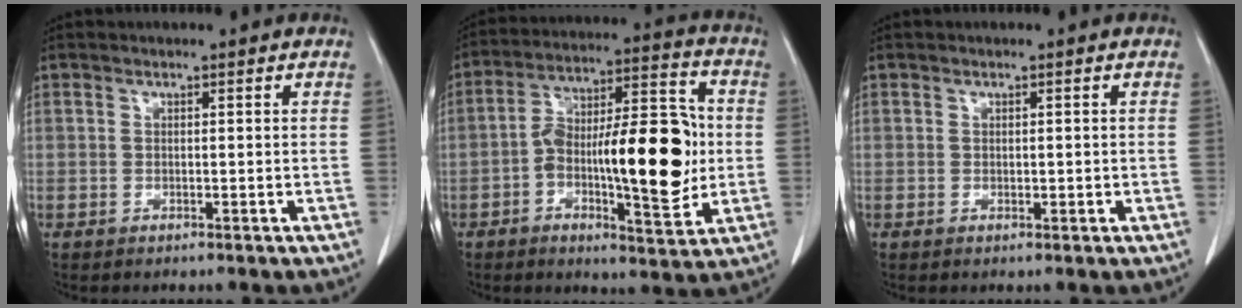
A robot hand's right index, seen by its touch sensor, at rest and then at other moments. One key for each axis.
{"total": 17.9, "fx": -2.0, "fy": 5.1, "fz": 17.0, "tx": -0.269, "ty": 0.026, "tz": -0.026}
{"total": 0.7, "fx": -0.1, "fy": 0.4, "fz": 0.6, "tx": -0.007, "ty": 0.000, "tz": 0.003}